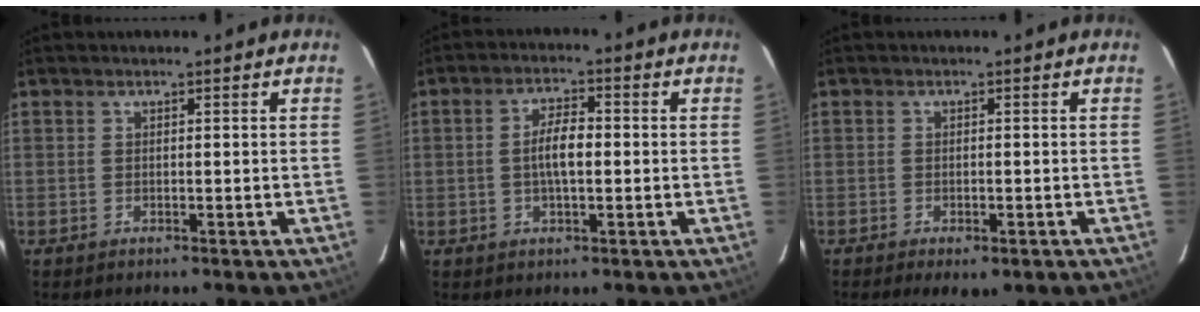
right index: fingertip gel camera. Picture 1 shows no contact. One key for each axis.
{"total": 5.2, "fx": -0.3, "fy": 2.0, "fz": 4.8, "tx": -0.089, "ty": 0.007, "tz": -0.004}
{"total": 4.1, "fx": -2.4, "fy": 1.7, "fz": 2.9, "tx": -0.056, "ty": -0.017, "tz": -0.033}